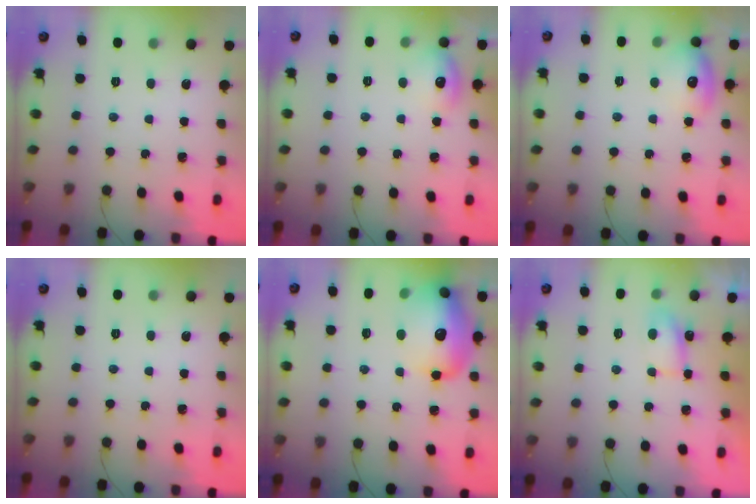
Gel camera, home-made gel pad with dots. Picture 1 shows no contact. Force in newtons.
{"total": 9.5, "press": 9.4, "slide": 1.5}
{"total": 11.7, "press": 11.6, "slide": 1.2}
{"total": 0.0}
{"total": 18.5, "press": 18.4, "slide": 2.3}
{"total": 4.6, "press": 4.5, "slide": 0.8}